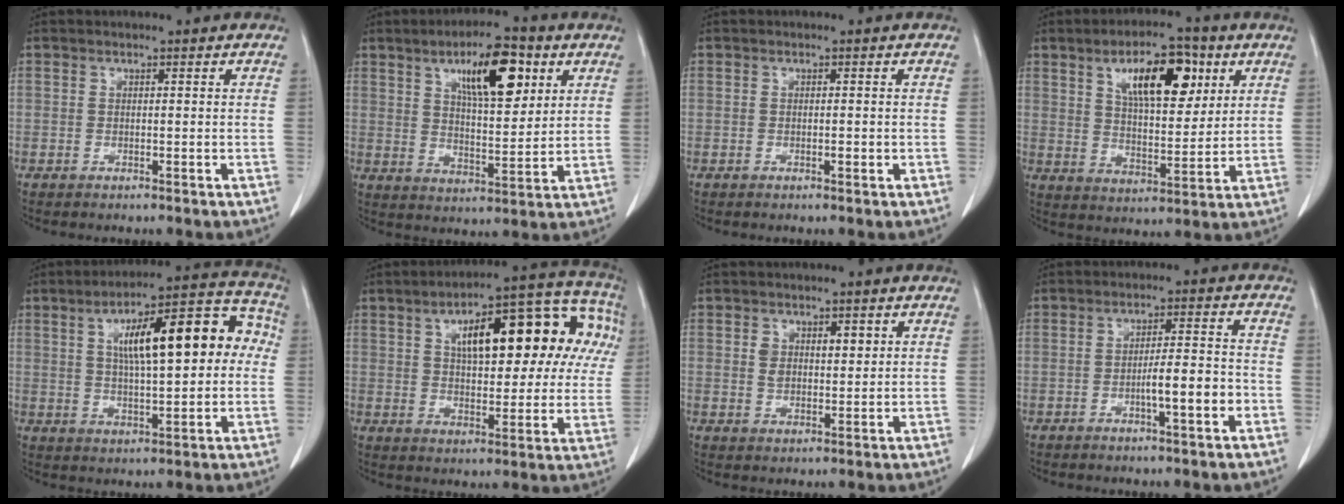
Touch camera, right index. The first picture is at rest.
{"total": 12.1, "force": [5.7, 3.6, 10.0], "torque": [-0.163, 0.008, 0.095]}
{"total": 0.7, "force": [-0.2, 0.2, 0.6], "torque": [-0.010, 0.000, -0.001]}
{"total": 12.1, "force": [5.5, 4.5, 9.8], "torque": [-0.158, 0.014, 0.093]}
{"total": 16.8, "force": [3.2, 4.9, 15.7], "torque": [-0.221, 0.049, 0.048]}
{"total": 20.3, "force": [6.1, 7.7, 17.8], "torque": [-0.243, 0.052, 0.084]}
{"total": 3.9, "force": [1.3, 2.5, 2.7], "torque": [-0.045, 0.009, 0.026]}
{"total": 5.8, "force": [-2.1, 0.5, 5.4], "torque": [-0.088, 0.006, -0.033]}